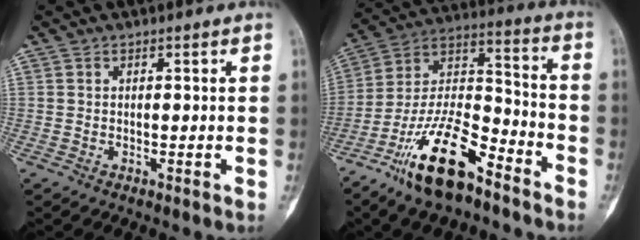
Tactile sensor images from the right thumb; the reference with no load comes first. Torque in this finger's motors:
{"motor_torque": [2.81, 1.21, 1.68, -1.09, 0.21]}